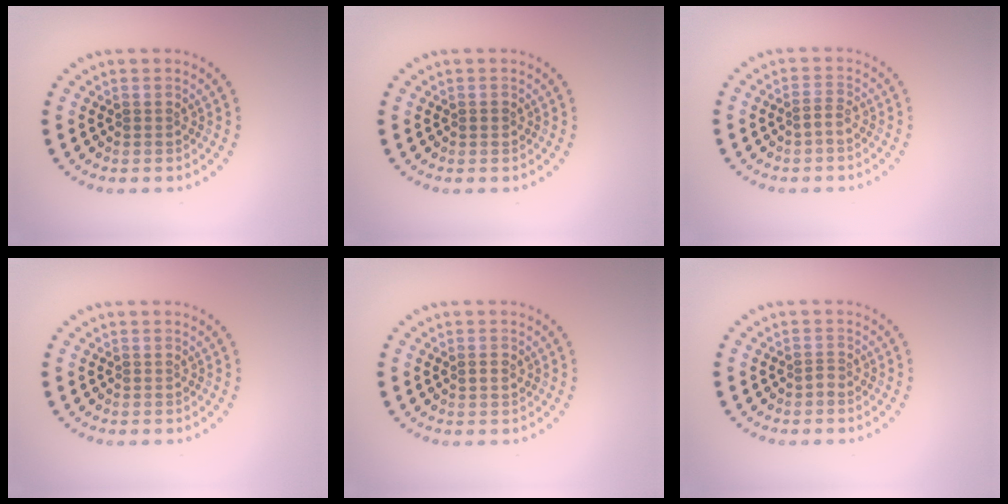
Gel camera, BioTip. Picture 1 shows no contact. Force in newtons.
{"total": 0.7, "press": 0.7, "slide": 0.2}
{"total": 0.9, "press": 0.8, "slide": 0.5}
{"total": 0.0}
{"total": 1.0, "press": 0.9, "slide": 0.4}
{"total": 0.9, "press": 0.5, "slide": 0.7}